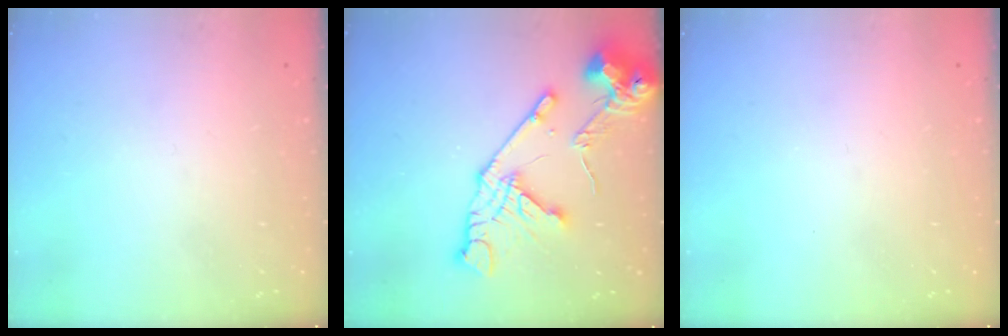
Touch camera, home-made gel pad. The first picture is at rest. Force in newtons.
{"total": 17.4, "press": 17.2, "slide": 2.2}
{"total": 0.0}